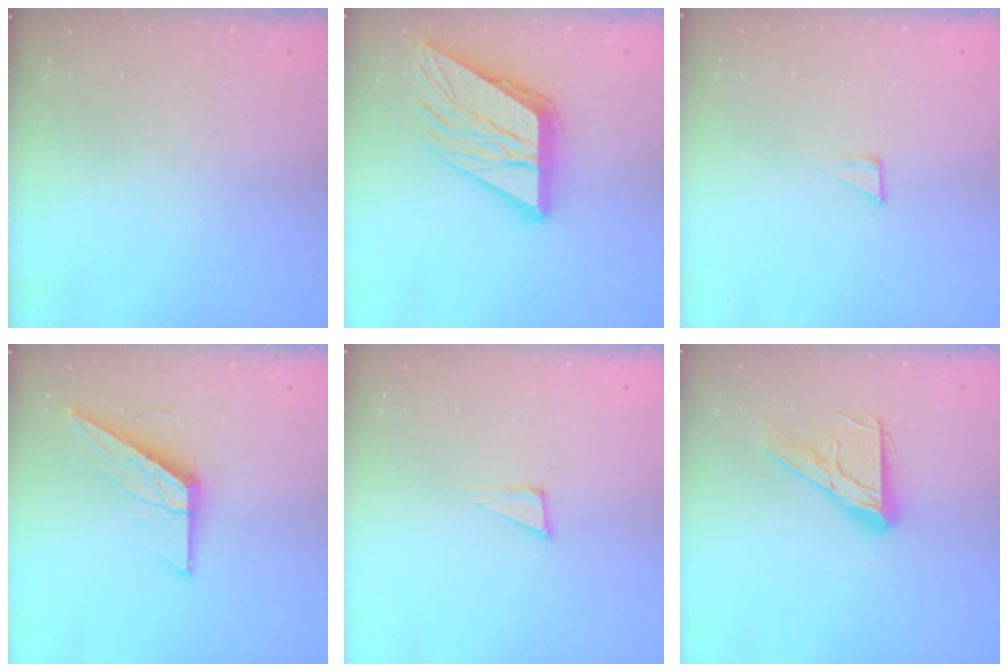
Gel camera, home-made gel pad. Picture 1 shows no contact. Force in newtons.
{"total": 17.6, "press": 17.4, "slide": 2.1}
{"total": 3.7, "press": 3.7, "slide": 0.4}
{"total": 13.8, "press": 13.8, "slide": 0.4}
{"total": 4.0, "press": 3.9, "slide": 0.8}
{"total": 13.9, "press": 13.8, "slide": 1.3}